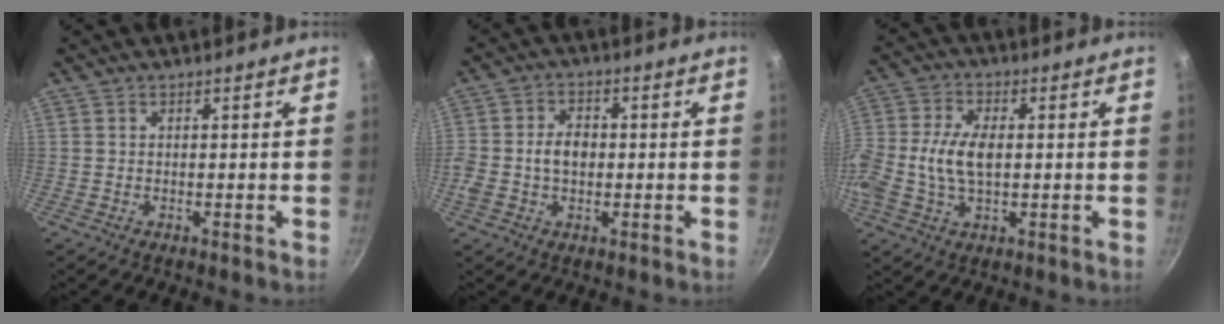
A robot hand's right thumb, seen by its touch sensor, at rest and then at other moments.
{"total": 6.9, "force": [-0.3, 4.8, 5.0], "torque": [-0.096, 0.019, -0.003]}
{"total": 12.3, "force": [-0.3, 7.1, 10.1], "torque": [-0.234, 0.009, -0.003]}